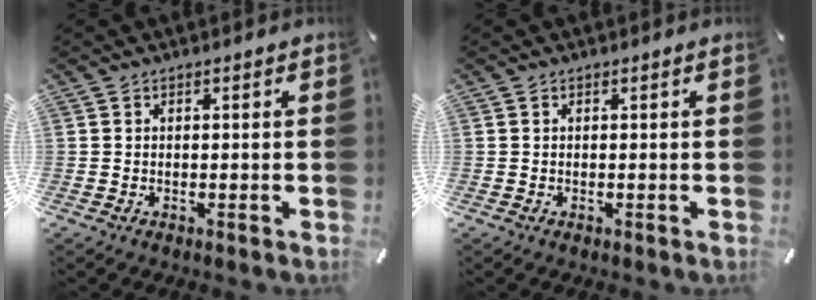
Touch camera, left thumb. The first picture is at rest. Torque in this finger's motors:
{"motor_torque": [-0.04, -0.23, 0.15, 0.11, 0.00]}